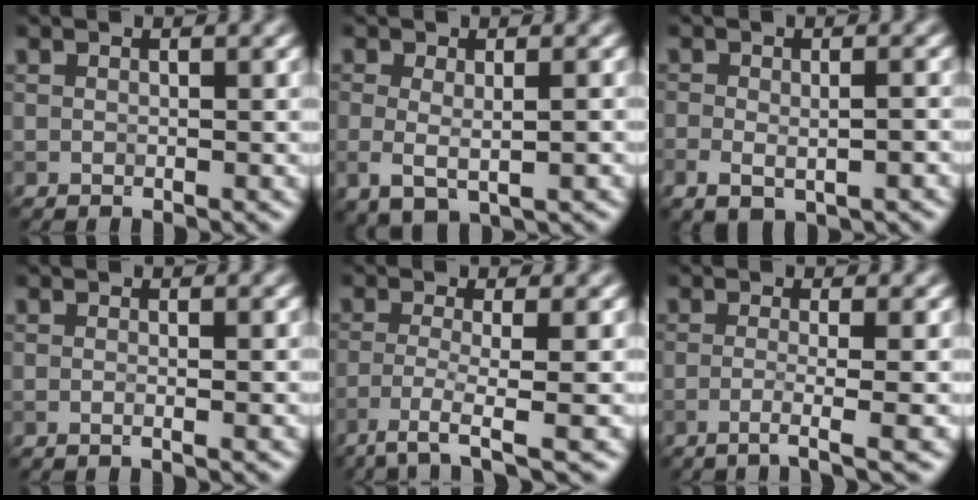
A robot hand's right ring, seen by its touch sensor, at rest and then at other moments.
{"total": 3.3, "force": [-0.2, 2.1, 2.6], "torque": [-0.052, -0.011, -0.001]}
{"total": 3.3, "force": [-1.2, 1.9, 2.5], "torque": [-0.035, 0.000, -0.012]}
{"total": 1.2, "force": [0.0, 0.6, 1.0], "torque": [-0.001, -0.009, -0.015]}
{"total": 3.8, "force": [-2.1, 0.5, 3.2], "torque": [-0.058, -0.006, -0.051]}
{"total": 3.0, "force": [-1.1, 0.6, 2.7], "torque": [-0.037, 0.000, -0.036]}